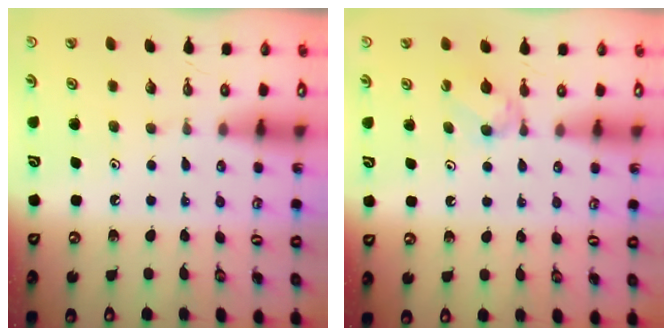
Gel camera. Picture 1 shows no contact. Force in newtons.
{"total": 3.3, "press": 3.3, "slide": 0.7}